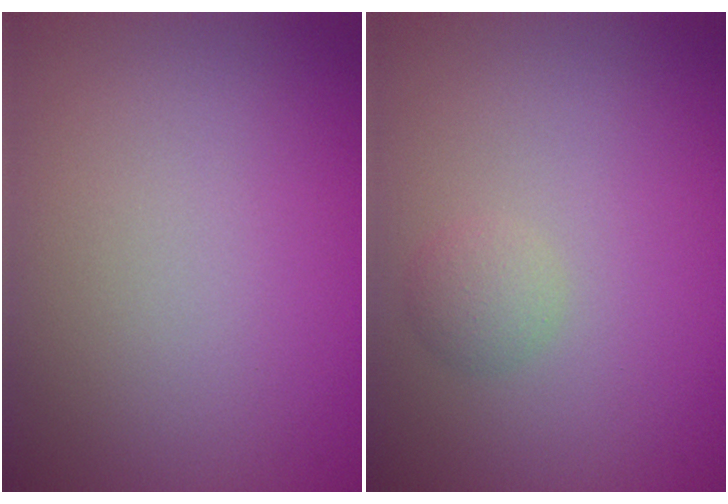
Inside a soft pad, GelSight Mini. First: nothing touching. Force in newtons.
{"total": 1.4, "press": 1.4, "slide": 0.0}